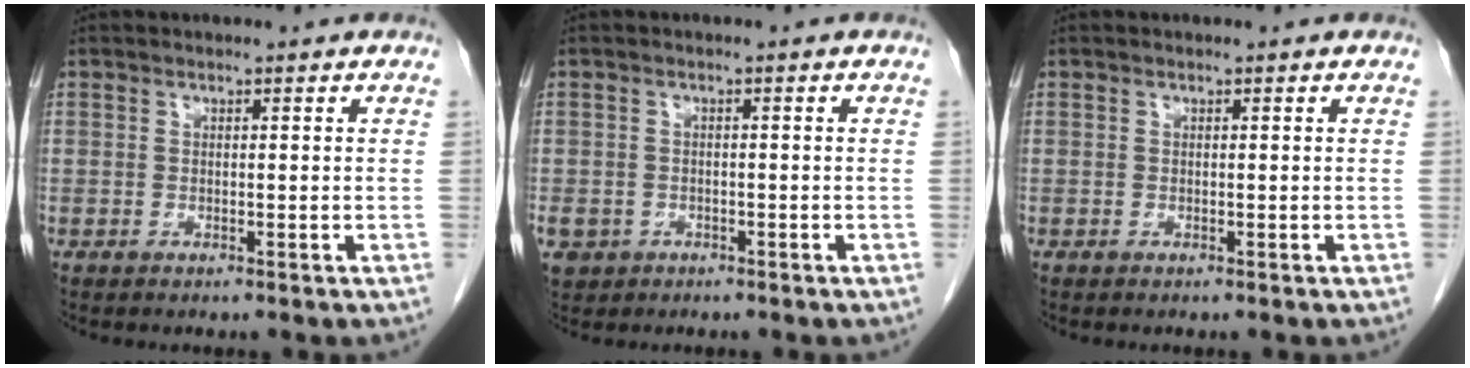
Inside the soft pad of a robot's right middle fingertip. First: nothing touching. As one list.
[{"total": 5.9, "force": [-2.9, 5.0, 1.6], "torque": [-0.046, -0.001, -0.040]}, {"total": 0.0}]